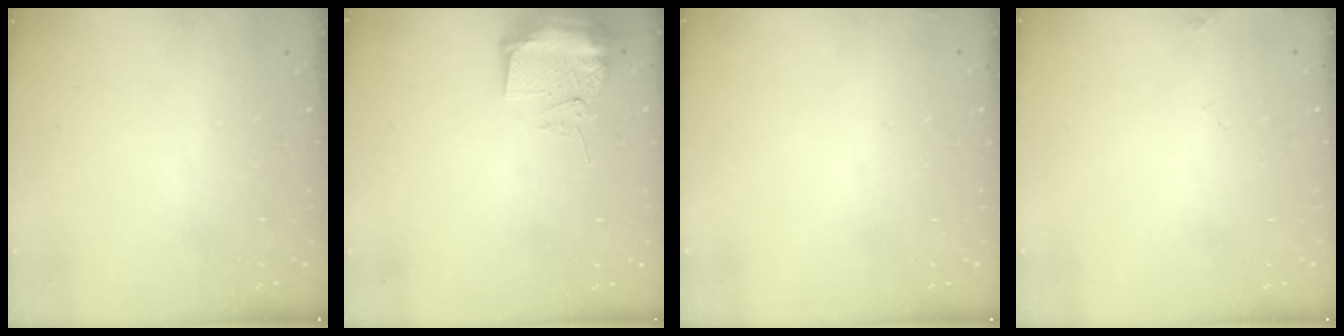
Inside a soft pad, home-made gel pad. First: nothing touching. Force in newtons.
{"total": 9.8, "press": 9.7, "slide": 1.2}
{"total": 2.3, "press": 2.2, "slide": 0.8}
{"total": 5.6, "press": 5.4, "slide": 1.3}